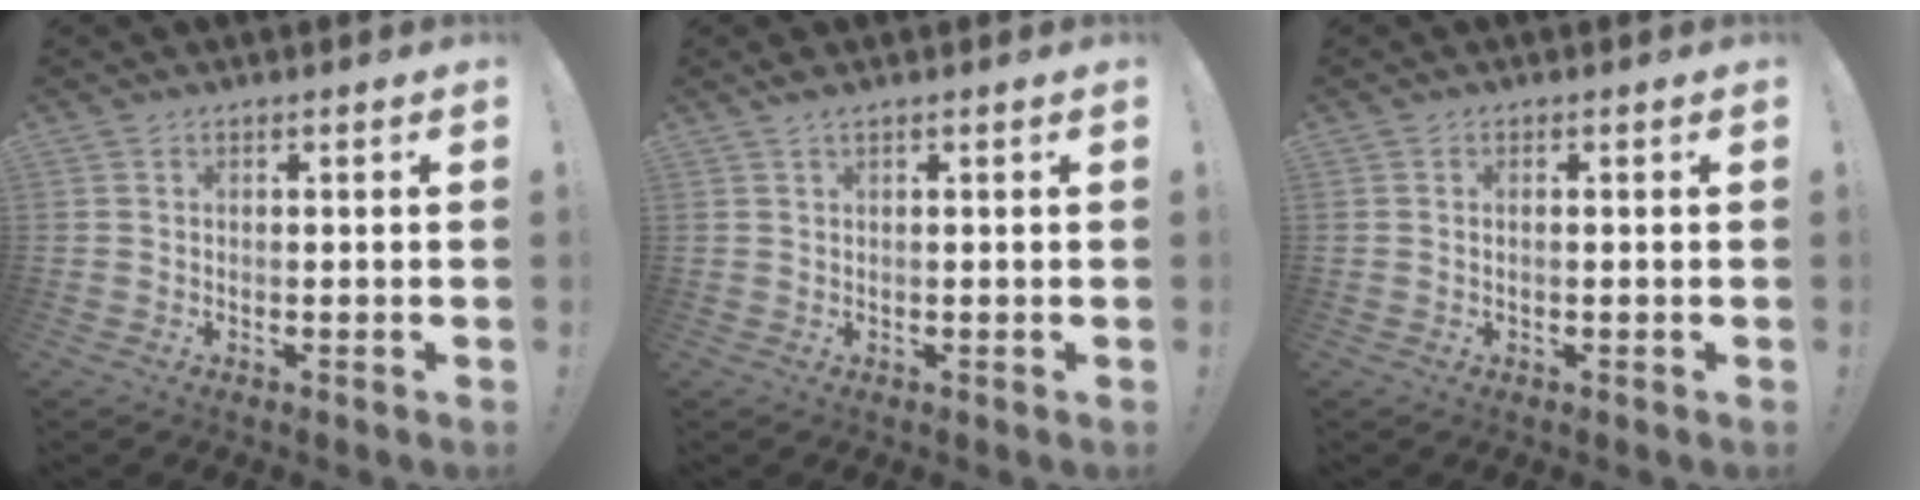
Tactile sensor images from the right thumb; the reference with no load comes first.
{"total": 1.5, "force": [1.1, -0.3, 1.0], "torque": [-0.028, 0.003, 0.020]}
{"total": 0.6, "force": [0.1, 0.1, 0.6], "torque": [-0.012, 0.002, 0.002]}